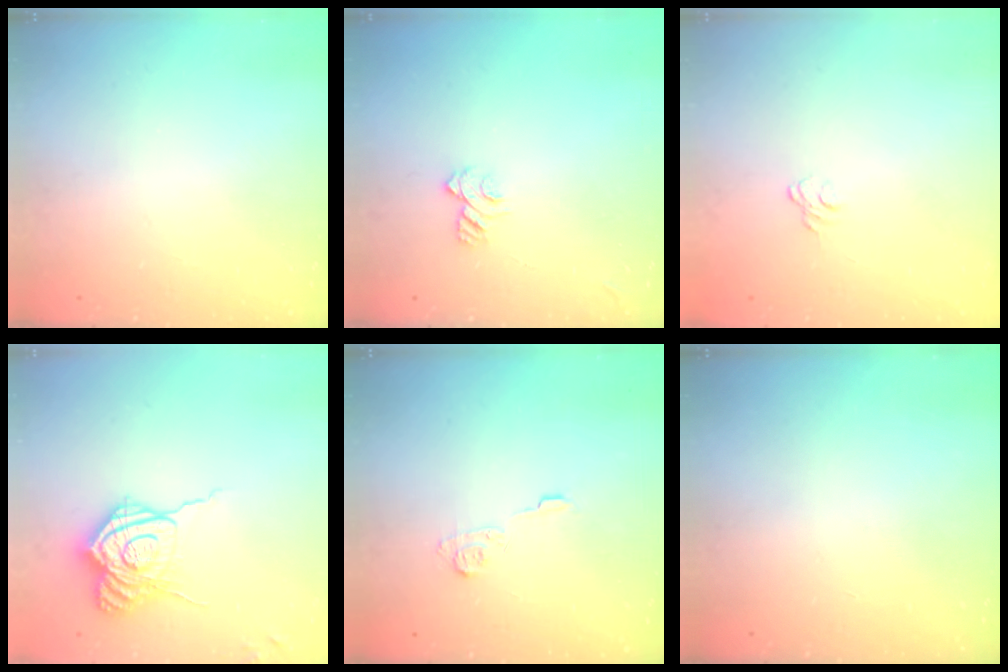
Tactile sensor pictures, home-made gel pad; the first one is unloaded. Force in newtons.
{"total": 5.3, "press": 5.3, "slide": 0.5}
{"total": 3.7, "press": 3.5, "slide": 1.2}
{"total": 16.2, "press": 16.2, "slide": 0.5}
{"total": 6.2, "press": 6.2, "slide": 0.5}
{"total": 0.0}